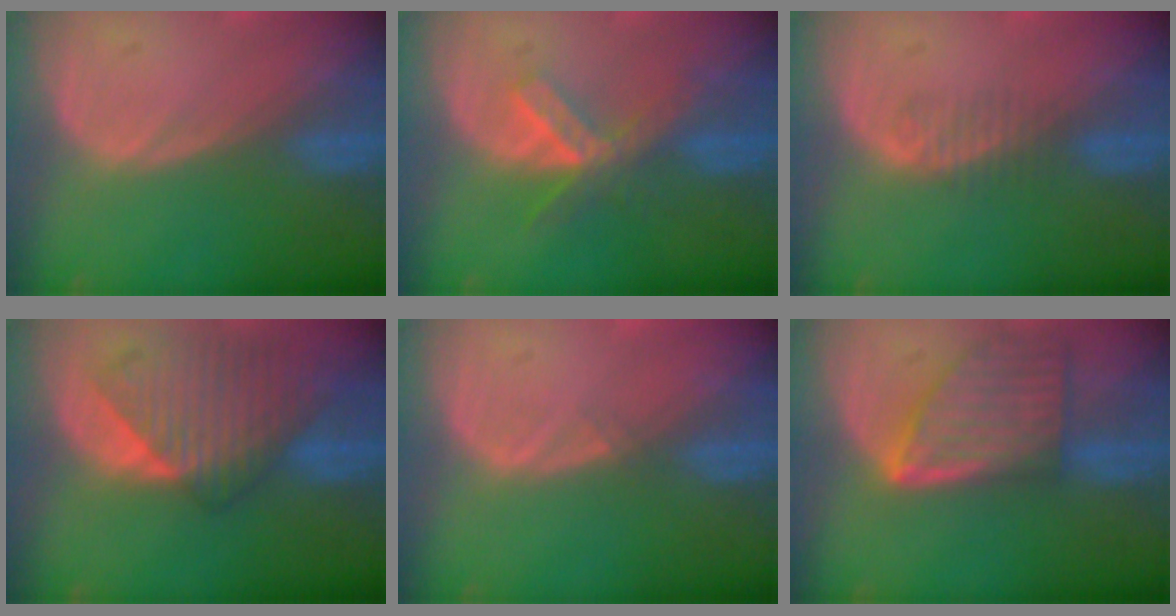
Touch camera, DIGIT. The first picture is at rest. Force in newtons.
{"total": 5.1, "press": 5.1, "slide": 0.3}
{"total": 1.9, "press": 1.6, "slide": 1.0}
{"total": 8.9, "press": 8.1, "slide": 3.8}
{"total": 0.7, "press": 0.5, "slide": 0.4}
{"total": 8.0, "press": 7.1, "slide": 3.6}